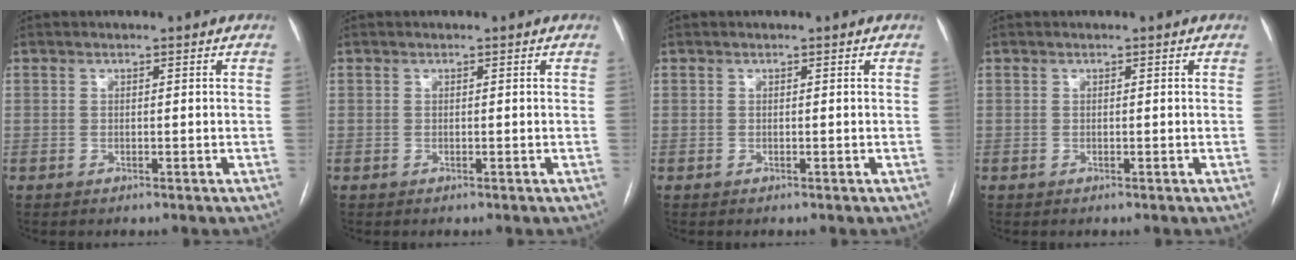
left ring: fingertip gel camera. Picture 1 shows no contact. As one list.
[{"total": 0.0}, {"total": 0.0}, {"total": 0.0}]